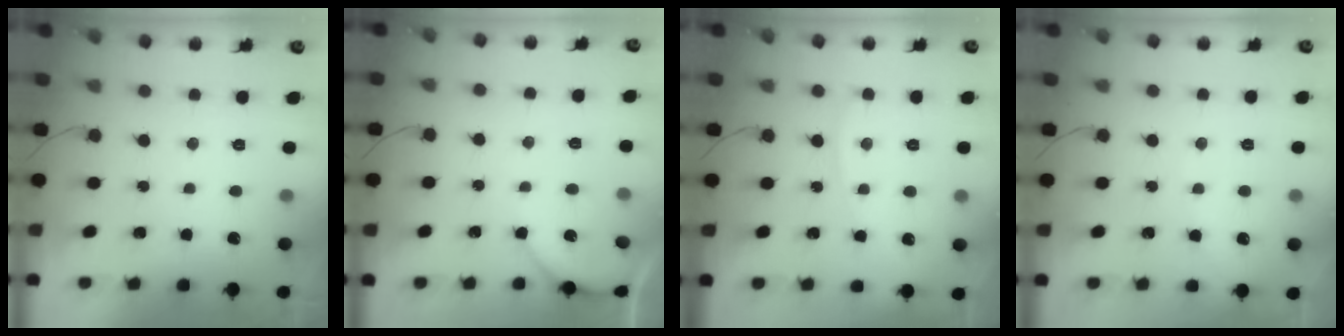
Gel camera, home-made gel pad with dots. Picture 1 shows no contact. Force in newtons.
{"total": 2.9, "press": 2.8, "slide": 0.4}
{"total": 3.8, "press": 3.8, "slide": 0.5}
{"total": 2.3, "press": 2.3, "slide": 0.3}